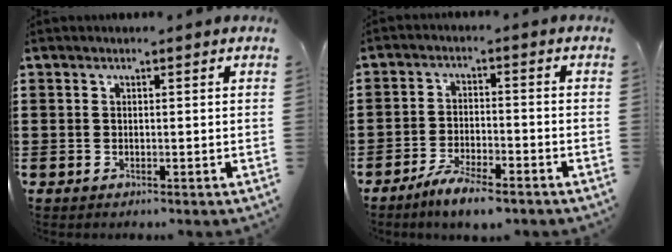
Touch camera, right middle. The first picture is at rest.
{"total": 4.8, "force": [-4.3, 0.4, 2.3], "torque": [-0.058, -0.006, -0.085]}